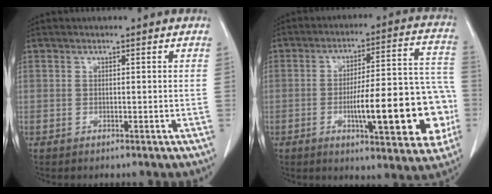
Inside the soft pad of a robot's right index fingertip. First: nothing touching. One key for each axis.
{"total": 19.2, "fx": -4.7, "fy": 4.3, "fz": 18.2, "tx": -0.201, "ty": 0.033, "tz": -0.054}